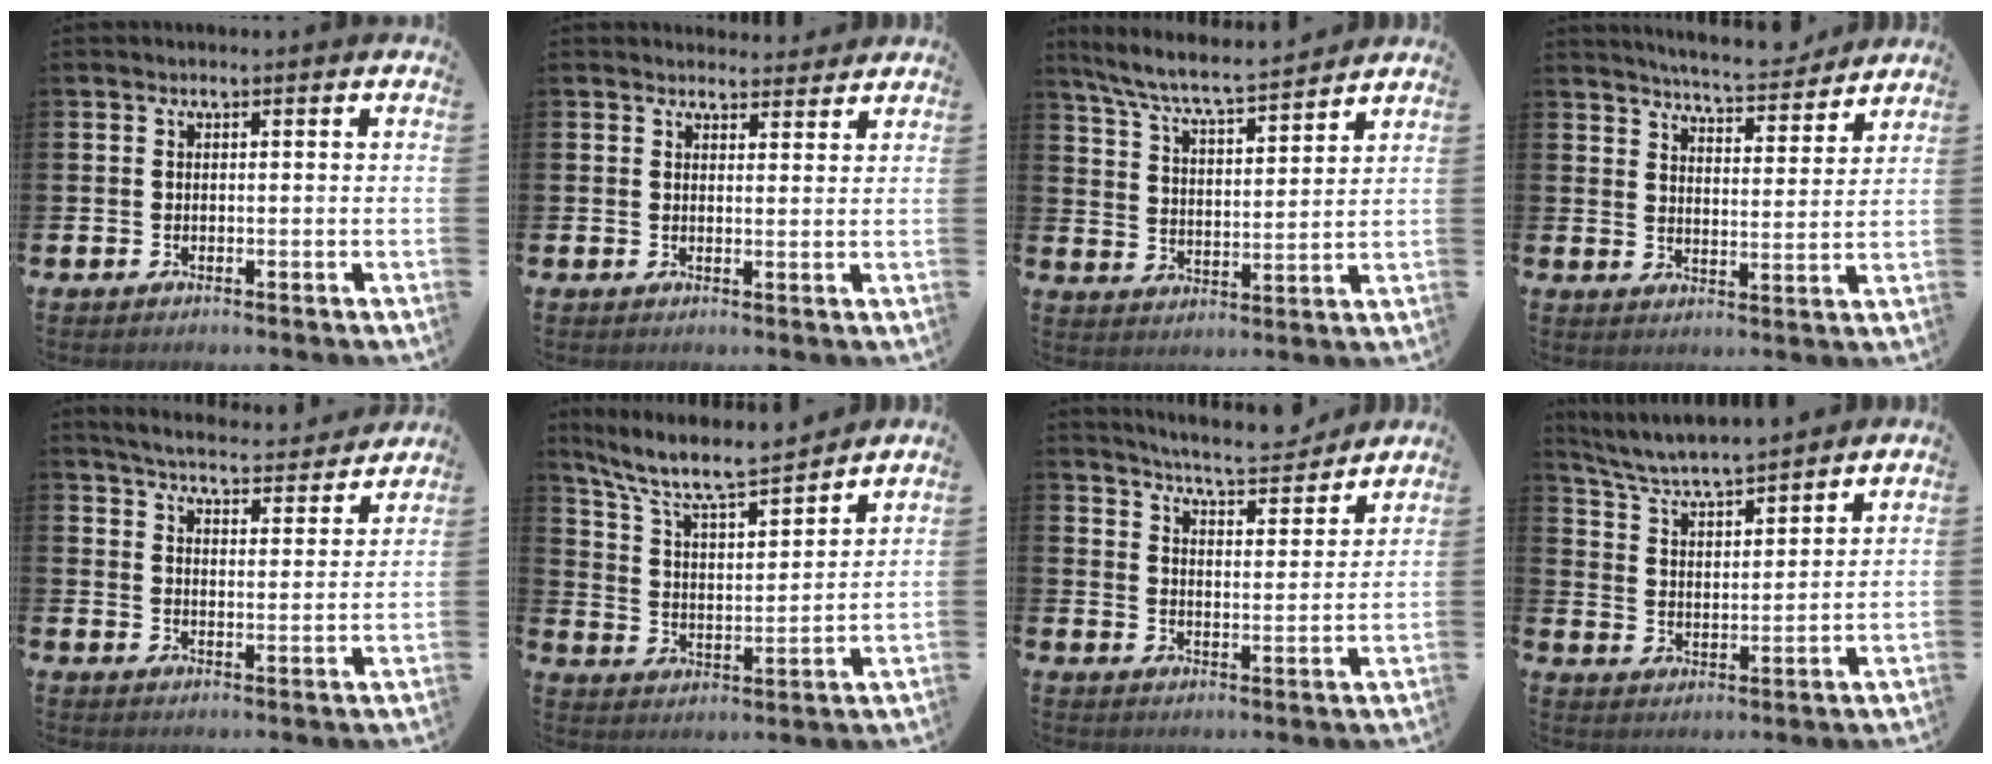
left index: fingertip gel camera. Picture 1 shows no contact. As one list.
[{"total": 2.7, "force": [2.6, 0.7, -0.2], "torque": [0.007, -0.015, 0.045]}, {"total": 7.4, "force": [7.0, 0.4, 2.4], "torque": [-0.080, -0.045, 0.122]}, {"total": 6.2, "force": [6.1, 0.3, 1.0], "torque": [-0.029, -0.041, 0.106]}, {"total": 5.3, "force": [5.2, 0.4, 1.0], "torque": [-0.038, -0.039, 0.088]}, {"total": 9.1, "force": [8.2, 1.4, 3.5], "torque": [-0.109, -0.051, 0.142]}, {"total": 6.6, "force": [6.4, 0.3, 1.4], "torque": [-0.039, -0.045, 0.111]}, {"total": 6.0, "force": [5.8, 0.4, 1.6], "torque": [-0.061, -0.041, 0.100]}]